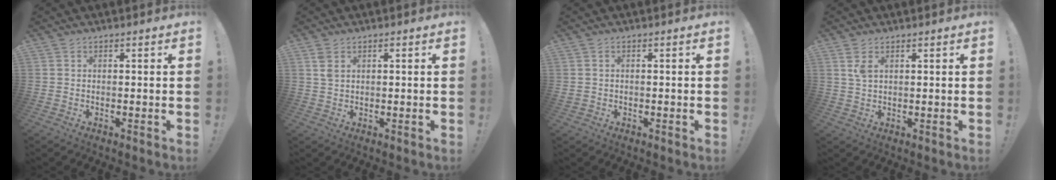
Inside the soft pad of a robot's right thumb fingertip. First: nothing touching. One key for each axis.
{"total": 2.7, "fx": 1.0, "fy": 1.7, "fz": 1.8, "tx": -0.036, "ty": 0.004, "tz": 0.018}
{"total": 0.8, "fx": -0.1, "fy": 0.8, "fz": 0.2, "tx": -0.004, "ty": 0.002, "tz": -0.001}
{"total": 2.9, "fx": 1.4, "fy": 1.3, "fz": 2.2, "tx": -0.036, "ty": -0.003, "tz": 0.023}